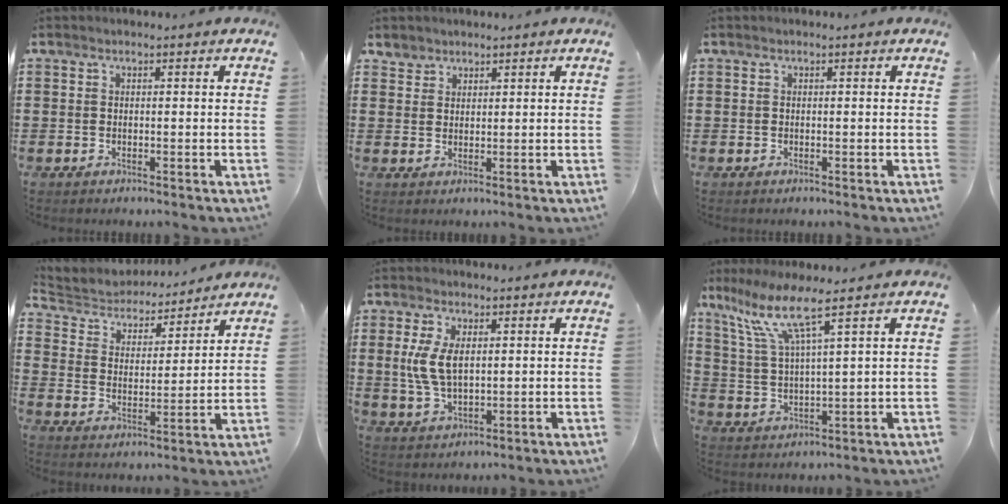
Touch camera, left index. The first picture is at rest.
{"total": 2.2, "force": [1.9, 1.2, -0.1], "torque": [-0.006, 0.006, 0.037]}
{"total": 0.0}
{"total": 4.4, "force": [4.2, 1.1, 0.2], "torque": [-0.032, -0.032, 0.068]}
{"total": 6.5, "force": [1.2, 3.4, 5.4], "torque": [-0.126, 0.004, 0.017]}
{"total": 9.0, "force": [5.8, 0.8, 6.8], "torque": [-0.158, -0.017, 0.098]}